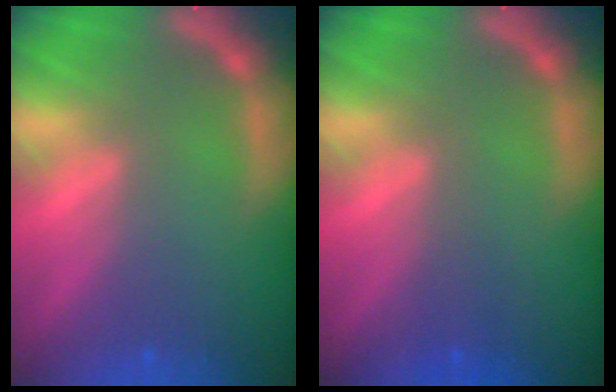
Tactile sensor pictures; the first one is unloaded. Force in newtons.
{"total": 1.0}